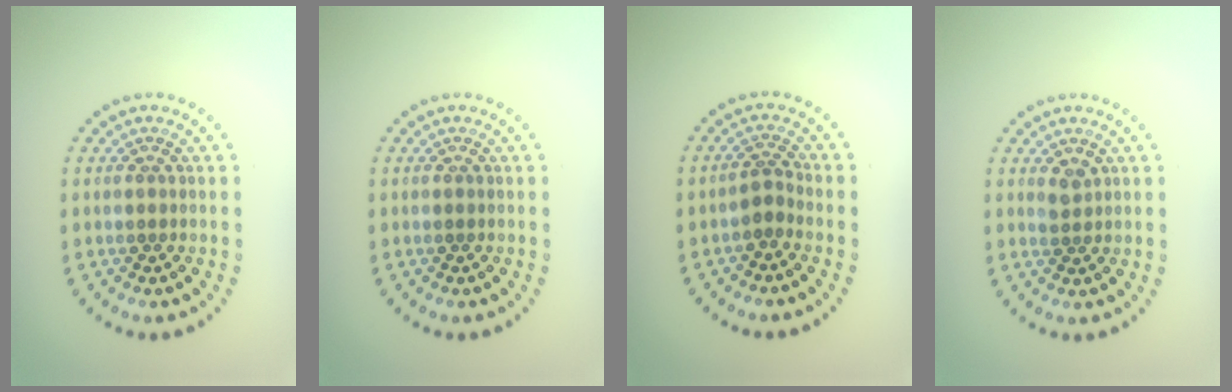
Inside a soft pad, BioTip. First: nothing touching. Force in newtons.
{"total": 0.0}
{"total": 1.7, "press": 1.2, "slide": 1.2}
{"total": 0.9, "press": 0.8, "slide": 0.4}